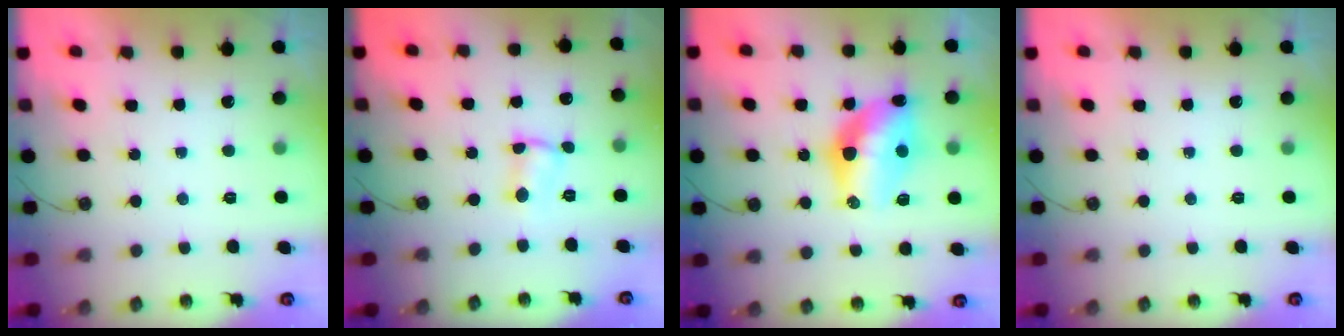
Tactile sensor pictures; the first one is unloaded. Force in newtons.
{"total": 2.5, "press": 2.5, "slide": 0.5}
{"total": 13.2, "press": 13.1, "slide": 1.5}
{"total": 0.0}